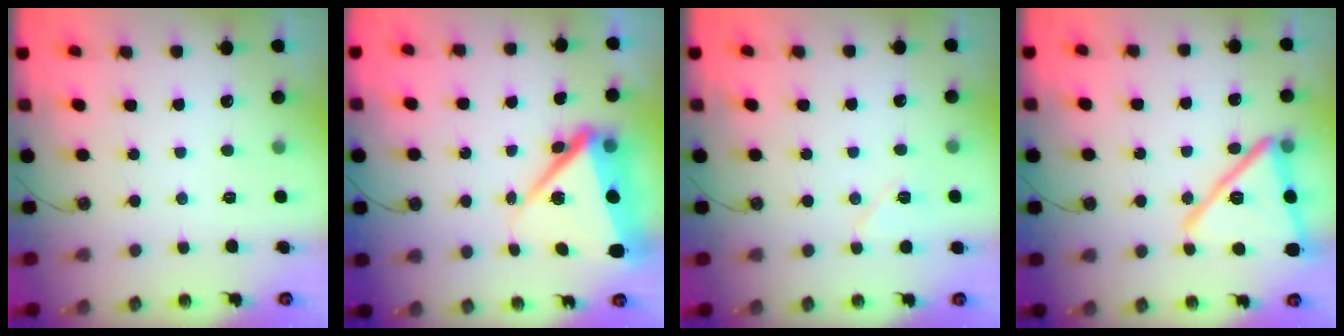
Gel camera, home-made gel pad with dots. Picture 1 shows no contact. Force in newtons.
{"total": 12.2, "press": 11.3, "slide": 4.5}
{"total": 6.2, "press": 6.1, "slide": 1.3}
{"total": 18.6, "press": 17.4, "slide": 6.6}